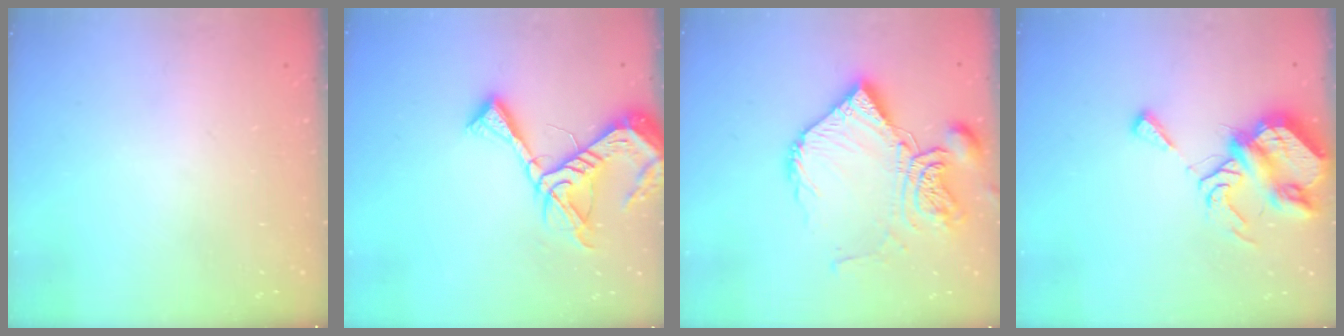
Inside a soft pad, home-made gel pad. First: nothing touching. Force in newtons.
{"total": 15.3, "press": 15.2, "slide": 1.5}
{"total": 16.0, "press": 15.9, "slide": 1.6}
{"total": 9.3, "press": 9.2, "slide": 1.2}